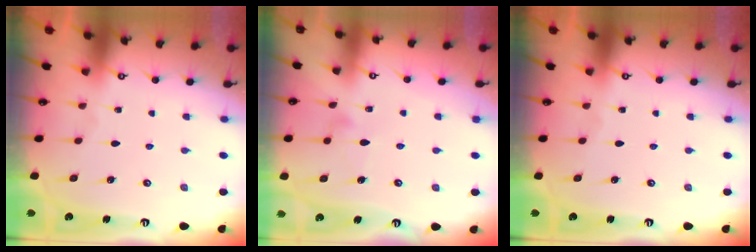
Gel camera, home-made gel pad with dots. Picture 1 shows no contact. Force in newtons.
{"total": 6.2, "press": 6.2, "slide": 0.3}
{"total": 0.0}